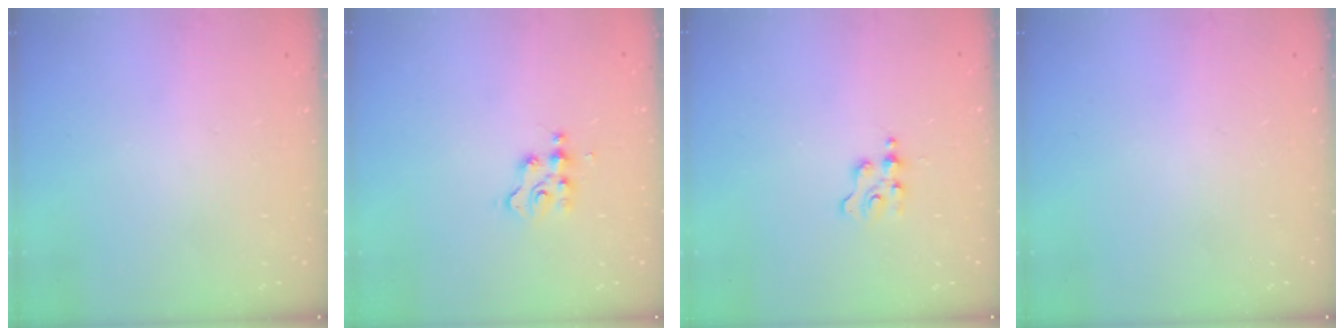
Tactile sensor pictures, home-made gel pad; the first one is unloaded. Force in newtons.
{"total": 2.7, "press": 2.6, "slide": 0.3}
{"total": 2.5, "press": 2.5, "slide": 0.3}
{"total": 0.0}